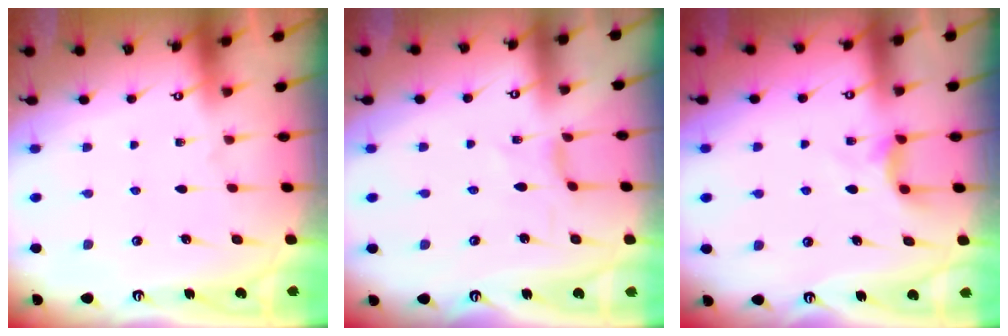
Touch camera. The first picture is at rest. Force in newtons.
{"total": 2.0, "press": 2.0, "slide": 0.3}
{"total": 4.0, "press": 4.0, "slide": 0.2}